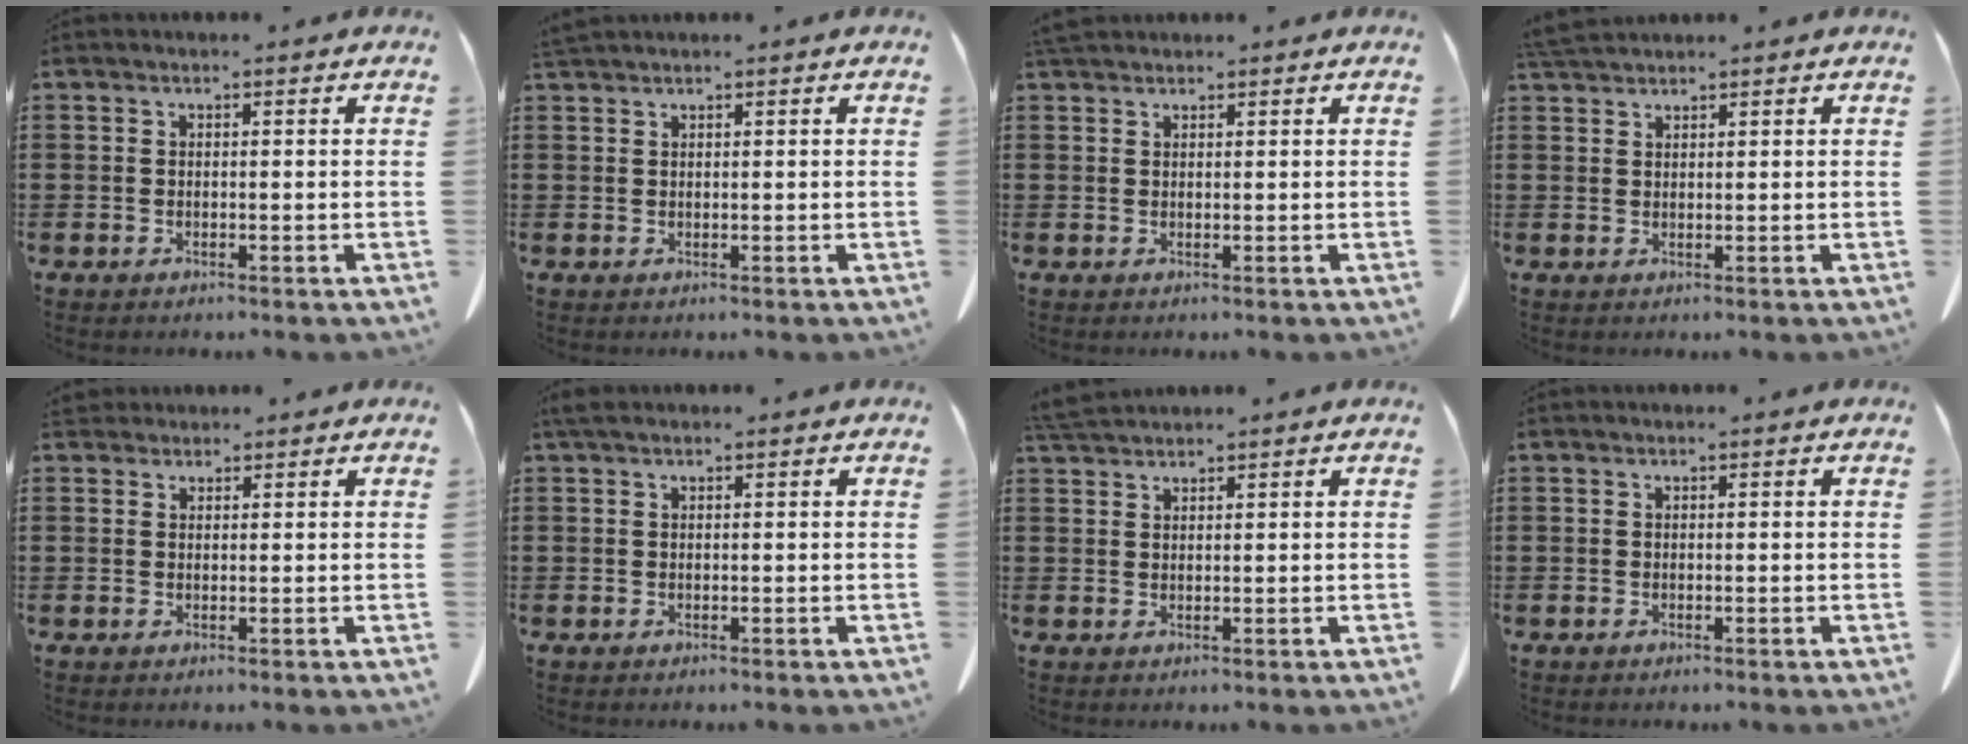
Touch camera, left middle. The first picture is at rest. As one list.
[{"total": 1.1, "force": [1.0, -0.1, 0.3], "torque": [-0.009, -0.003, 0.021]}, {"total": 1.9, "force": [1.7, 0.6, 0.7], "torque": [-0.019, 0.002, 0.034]}, {"total": 2.5, "force": [2.4, 0.2, 0.8], "torque": [-0.023, -0.001, 0.048]}, {"total": 1.7, "force": [1.6, 0.7, 0.2], "torque": [-0.010, 0.002, 0.032]}, {"total": 0.9, "force": [0.5, 0.4, 0.6], "torque": [-0.015, 0.002, 0.009]}, {"total": 2.8, "force": [2.7, 0.2, 0.8], "torque": [-0.025, -0.003, 0.054]}, {"total": 0.0}]